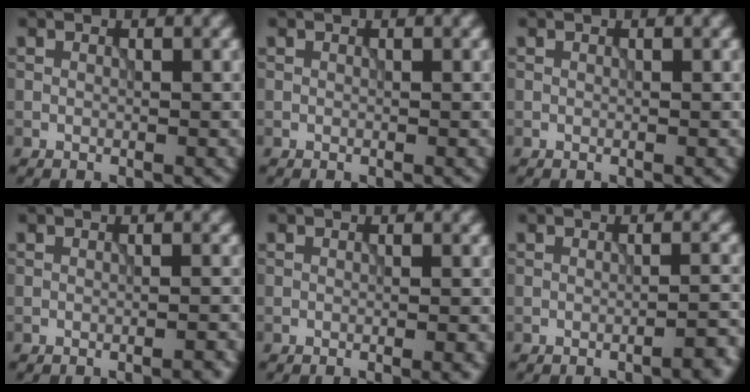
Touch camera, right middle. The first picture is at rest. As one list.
[{"total": 0.0}, {"total": 0.0}, {"total": 1.6, "force": [-1.1, 0.4, 1.1], "torque": [-0.003, 0.004, -0.020]}, {"total": 1.7, "force": [-0.8, 0.4, 1.5], "torque": [-0.010, 0.001, -0.013]}, {"total": 2.3, "force": [-1.5, 0.5, 1.7], "torque": [-0.012, 0.008, -0.028]}]